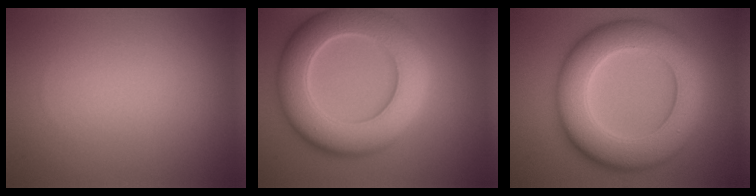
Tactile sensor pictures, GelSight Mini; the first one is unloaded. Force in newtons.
{"total": 10.6, "press": 10.6, "slide": 0.6}
{"total": 11.1, "press": 11.1, "slide": 0.4}